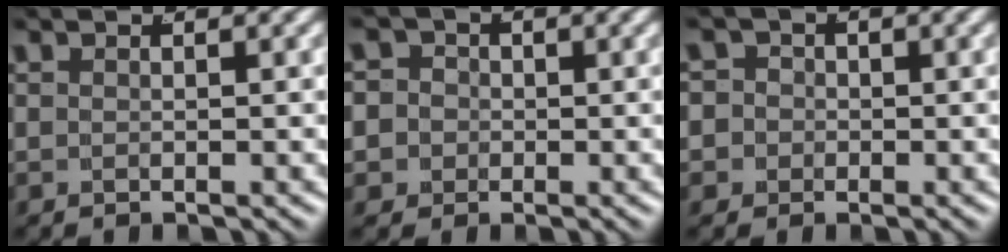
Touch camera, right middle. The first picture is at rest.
{"total": 7.0, "force": [-0.7, 6.7, 2.1], "torque": [-0.063, -0.023, -0.016]}
{"total": 5.2, "force": [-0.7, 5.0, 1.2], "torque": [-0.039, -0.012, -0.021]}